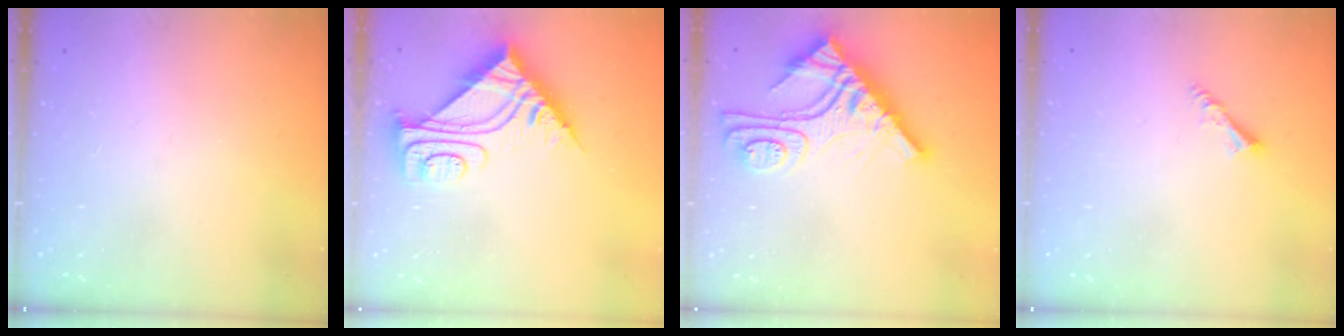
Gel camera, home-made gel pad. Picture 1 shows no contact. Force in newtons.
{"total": 8.9, "press": 8.8, "slide": 0.7}
{"total": 15.2, "press": 15.1, "slide": 1.4}
{"total": 3.9, "press": 3.9, "slide": 0.5}